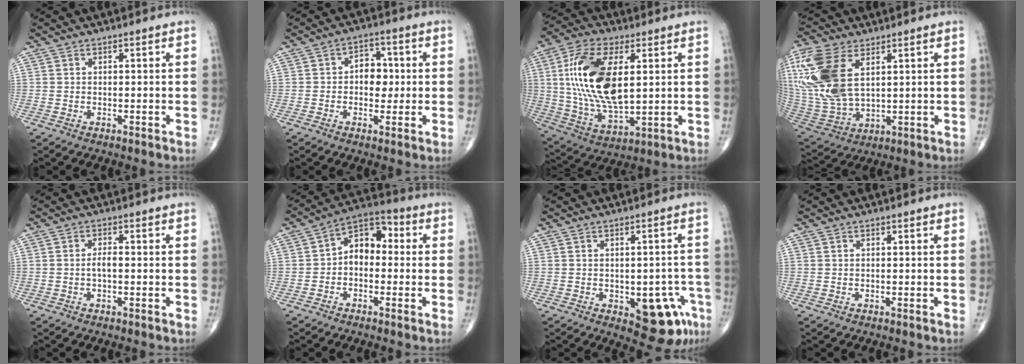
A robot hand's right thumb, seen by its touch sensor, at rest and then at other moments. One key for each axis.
{"total": 6.0, "fx": 0.1, "fy": 4.4, "fz": 4.2, "tx": -0.027, "ty": 0.010, "tz": -0.006}
{"total": 19.6, "fx": 3.6, "fy": 9.5, "fz": 16.7, "tx": -0.320, "ty": -0.014, "tz": 0.069}
{"total": 19.8, "fx": 6.3, "fy": 11.0, "fz": 15.2, "tx": -0.353, "ty": -0.022, "tz": 0.129}
{"total": 2.0, "fx": -0.4, "fy": 0.8, "fz": 1.8, "tx": -0.033, "ty": 0.006, "tz": -0.008}
{"total": 8.4, "fx": -0.4, "fy": 5.7, "fz": 6.1, "tx": -0.062, "ty": 0.034, "tz": -0.028}
{"total": 10.4, "fx": -4.0, "fy": 5.1, "fz": 8.2, "tx": -0.063, "ty": 0.017, "tz": -0.040}
{"total": 0.0}